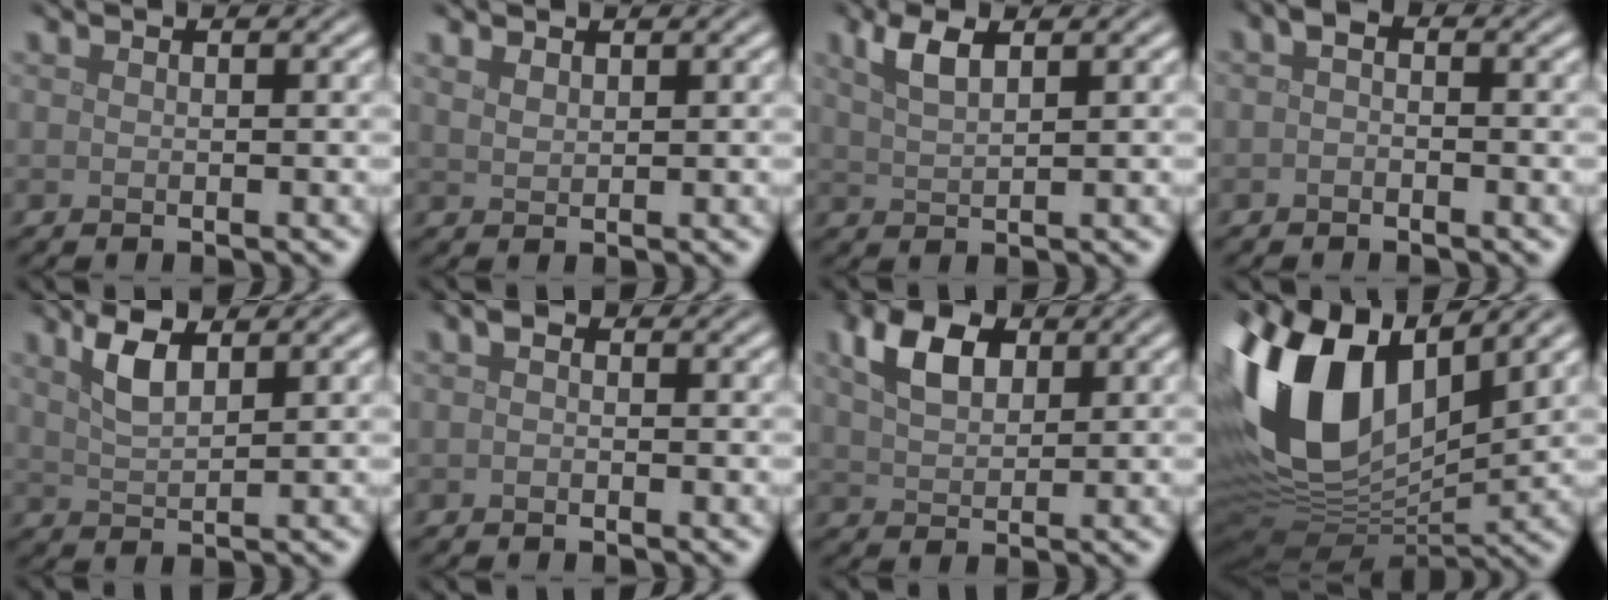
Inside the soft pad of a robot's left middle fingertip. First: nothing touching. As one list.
[{"total": 1.3, "force": [1.1, 0.6, 0.5], "torque": [-0.014, 0.000, 0.025]}, {"total": 2.7, "force": [1.7, 0.9, 2.0], "torque": [-0.043, 0.003, 0.033]}, {"total": 1.1, "force": [-0.3, 0.6, 0.9], "torque": [-0.018, 0.003, -0.009]}, {"total": 3.3, "force": [1.9, 1.3, 2.4], "torque": [-0.051, 0.004, 0.037]}, {"total": 0.9, "force": [0.0, 0.6, 0.6], "torque": [-0.012, 0.002, -0.005]}, {"total": 4.6, "force": [2.0, 2.9, 3.0], "torque": [-0.064, 0.008, 0.035]}, {"total": 15.2, "force": [4.4, 8.8, 11.6], "torque": [-0.257, 0.016, 0.076]}]